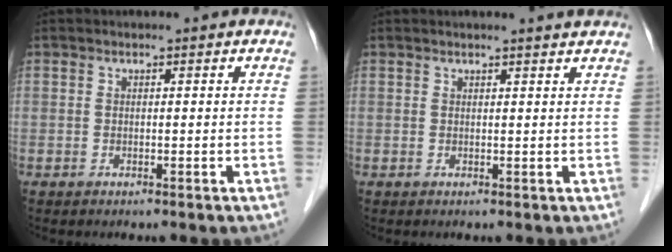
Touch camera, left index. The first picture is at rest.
{"total": 2.5, "force": [2.3, -0.5, 0.8], "torque": [-0.016, 0.000, 0.024]}